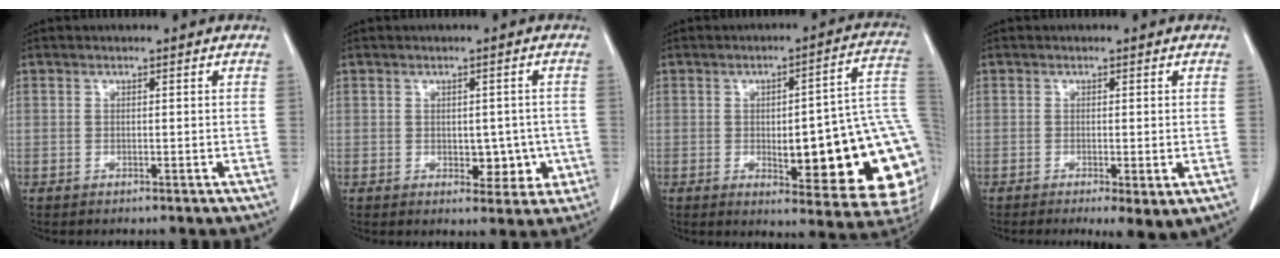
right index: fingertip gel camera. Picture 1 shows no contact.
{"total": 5.1, "force": [-0.9, 3.2, 3.9], "torque": [-0.035, 0.009, -0.001]}
{"total": 23.2, "force": [-2.4, 4.9, 22.5], "torque": [-0.189, 0.017, -0.017]}
{"total": 4.8, "force": [-2.1, 1.2, 4.2], "torque": [-0.051, -0.014, -0.026]}